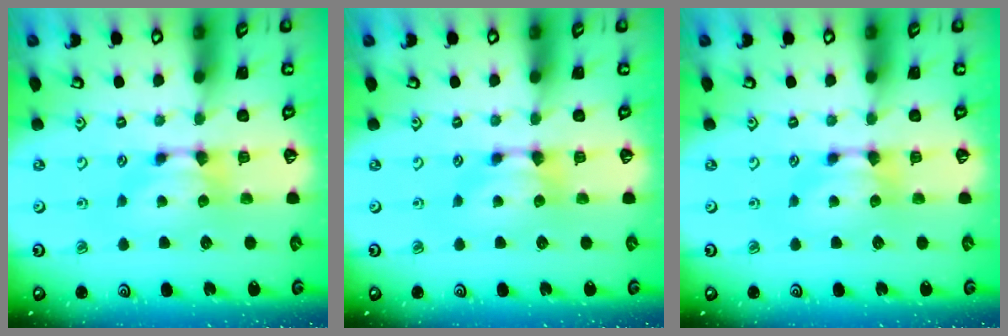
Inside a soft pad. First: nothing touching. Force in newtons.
{"total": 0.0}
{"total": 0.0}